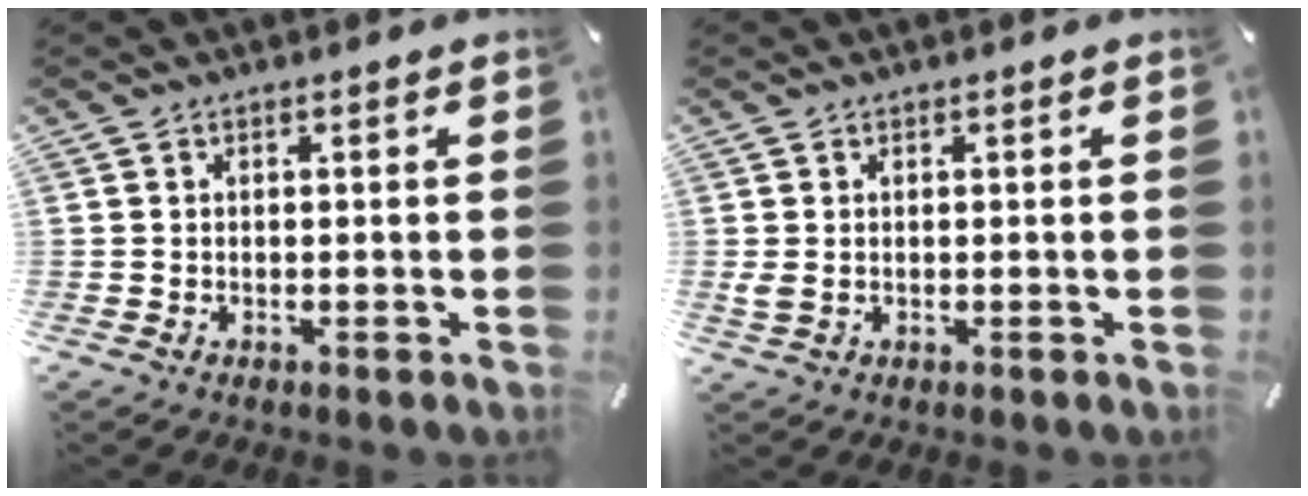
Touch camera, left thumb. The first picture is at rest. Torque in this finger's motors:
{"motor_torque": [0.58, 1.45, 0.06, 0.06, 0.06]}